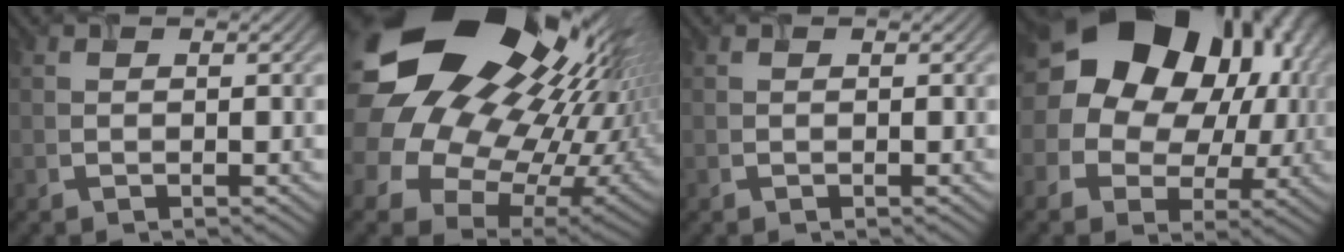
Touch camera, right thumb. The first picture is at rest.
{"total": 24.0, "force": [10.2, 17.2, 13.3], "torque": [-0.318, 0.032, 0.186]}
{"total": 0.0}
{"total": 23.7, "force": [7.0, 19.0, 12.2], "torque": [-0.236, 0.032, 0.110]}